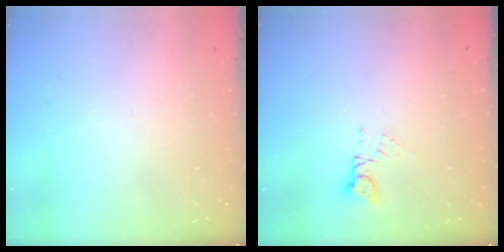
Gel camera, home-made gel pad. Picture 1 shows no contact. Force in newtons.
{"total": 3.3, "press": 3.3, "slide": 0.3}